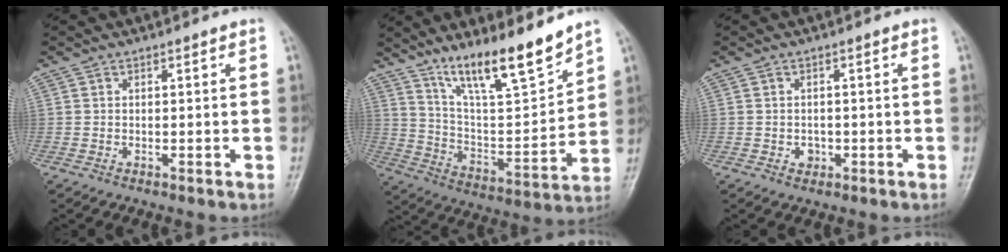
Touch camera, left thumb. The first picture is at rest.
{"total": 16.2, "force": [12.4, 3.0, 10.1], "torque": [-0.143, -0.078, 0.224]}
{"total": 1.7, "force": [-0.5, 1.5, 0.7], "torque": [-0.001, 0.004, -0.005]}